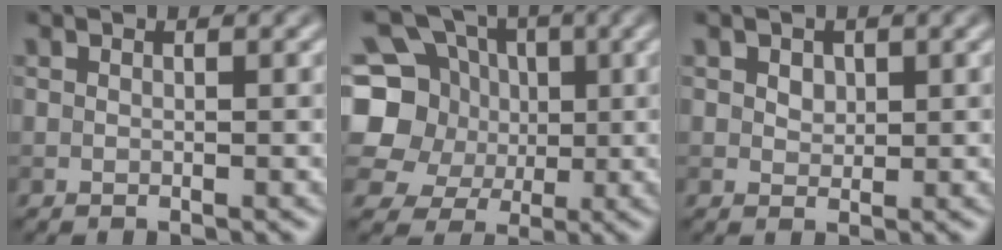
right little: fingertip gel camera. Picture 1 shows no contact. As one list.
[{"total": 9.0, "force": [1.1, 8.0, 4.1], "torque": [-0.101, 0.021, -0.011]}, {"total": 1.2, "force": [0.6, 0.9, 0.6], "torque": [-0.012, 0.001, 0.011]}]